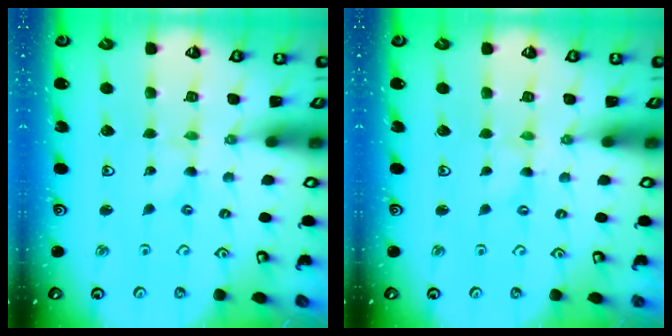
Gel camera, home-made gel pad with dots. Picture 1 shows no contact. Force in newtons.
{"total": 0.0}